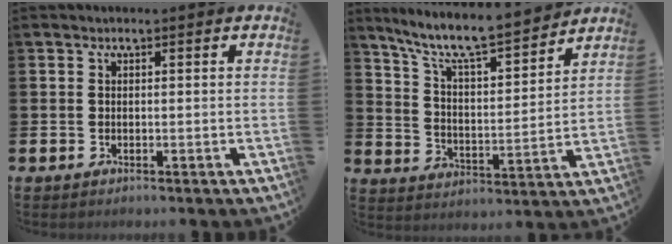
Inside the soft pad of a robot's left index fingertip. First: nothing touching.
{"total": 9.4, "force": [8.5, 1.2, 3.9], "torque": [-0.104, -0.061, 0.144]}